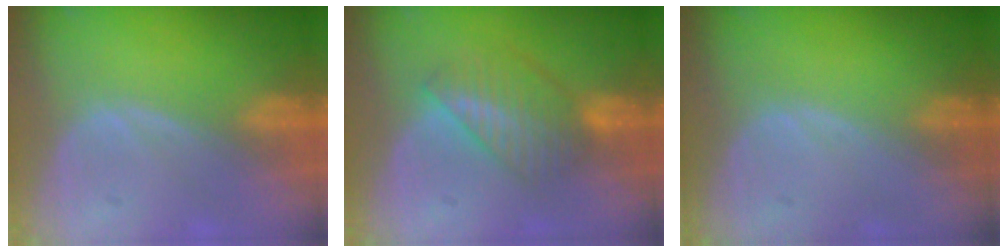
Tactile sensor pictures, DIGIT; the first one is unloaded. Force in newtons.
{"total": 7.0, "press": 6.0, "slide": 3.5}
{"total": 0.0}